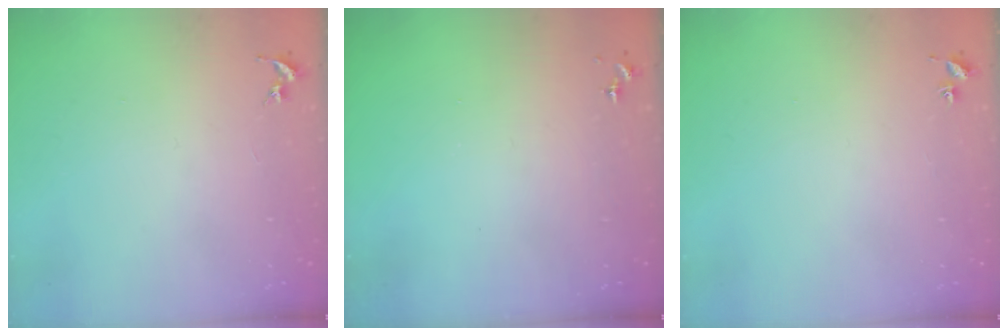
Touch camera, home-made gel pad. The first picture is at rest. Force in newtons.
{"total": 0.0}
{"total": 1.8, "press": 1.8, "slide": 0.2}